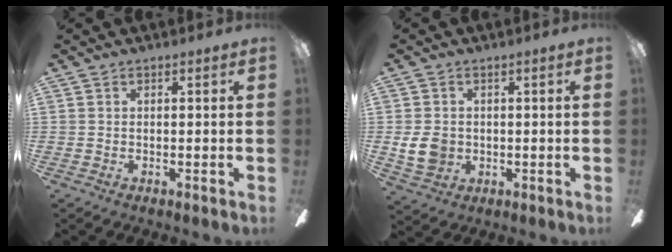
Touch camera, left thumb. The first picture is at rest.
{"total": 6.6, "force": [-0.3, 5.5, 3.7], "torque": [-0.081, 0.001, -0.008]}